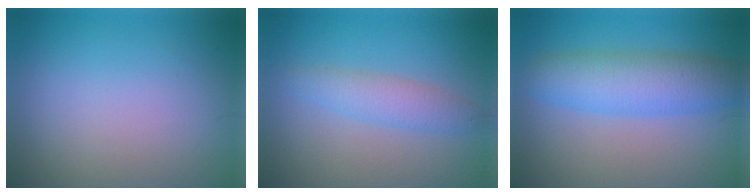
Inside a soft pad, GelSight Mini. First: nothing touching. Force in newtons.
{"total": 2.5, "press": 2.5, "slide": 0.1}
{"total": 5.7, "press": 5.7, "slide": 0.1}